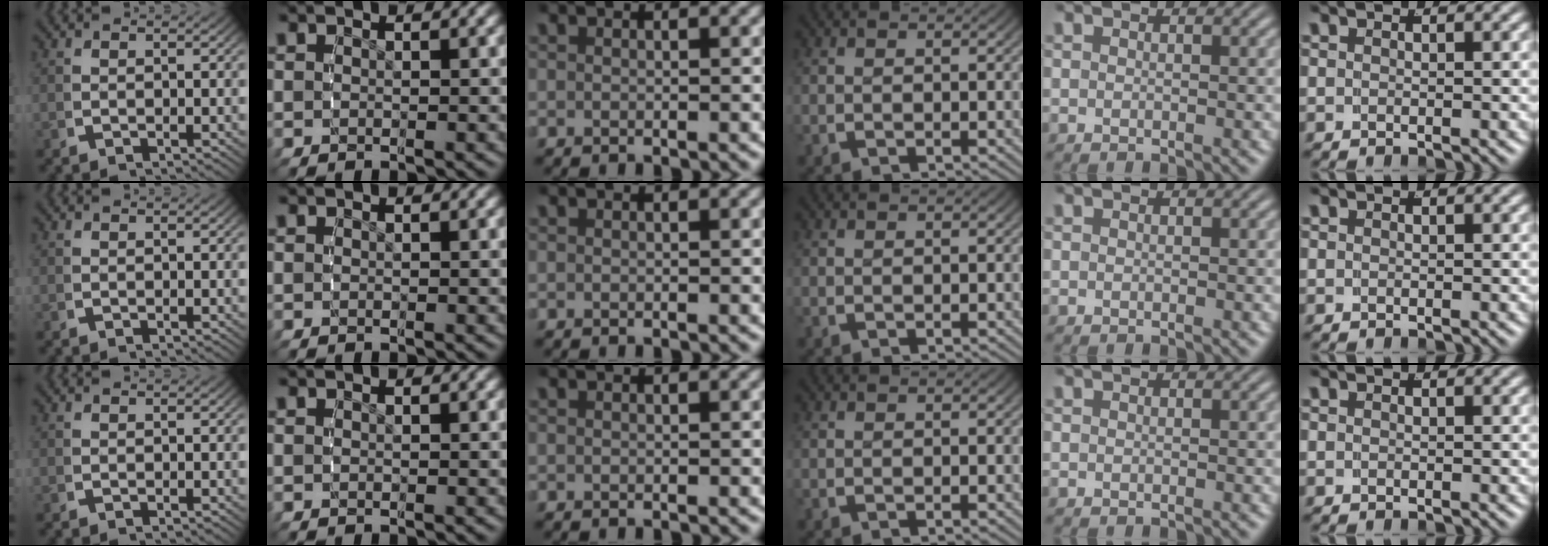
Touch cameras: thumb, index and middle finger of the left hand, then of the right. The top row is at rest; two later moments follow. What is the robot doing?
{"motion": "grasp_and_lifting", "object": "bowl"}